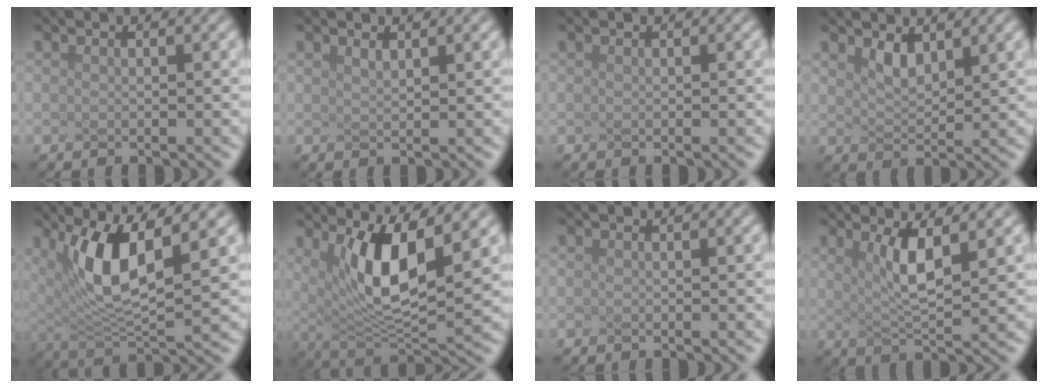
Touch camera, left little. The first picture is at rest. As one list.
[{"total": 1.0, "force": [-0.4, -0.8, -0.6], "torque": [-0.009, -0.006, 0.022]}, {"total": 0.0}, {"total": 0.7, "force": [-0.1, -0.7, -0.1], "torque": [-0.035, -0.024, 0.046]}, {"total": 5.6, "force": [1.2, 1.4, 5.3], "torque": [-0.142, -0.028, 0.067]}, {"total": 6.0, "force": [1.5, 1.2, 5.7], "torque": [-0.134, -0.028, 0.076]}, {"total": 0.0}, {"total": 2.4, "force": [-0.3, -0.5, 2.3], "torque": [-0.080, -0.019, 0.043]}]